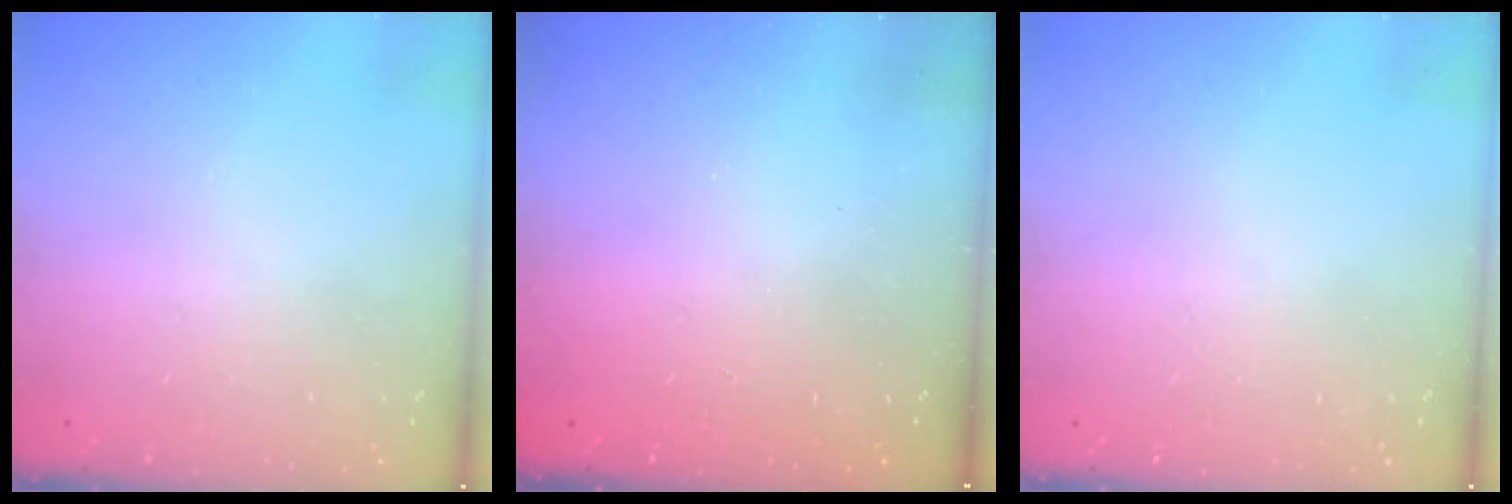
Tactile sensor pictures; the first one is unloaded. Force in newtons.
{"total": 2.4, "press": 2.3, "slide": 0.8}
{"total": 0.0}